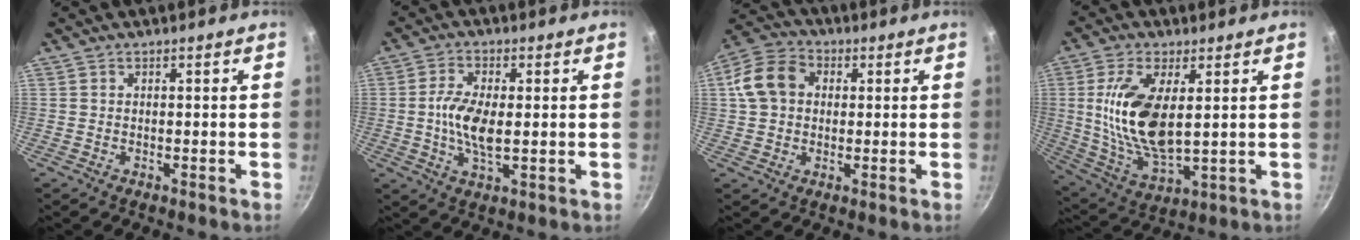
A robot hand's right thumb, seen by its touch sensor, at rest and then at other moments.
{"total": 8.3, "force": [0.1, 3.6, 7.5], "torque": [-0.154, -0.006, 0.001]}
{"total": 10.2, "force": [1.7, 7.9, 6.2], "torque": [-0.116, 0.024, 0.022]}
{"total": 15.6, "force": [2.4, 7.1, 13.7], "torque": [-0.274, -0.020, 0.060]}